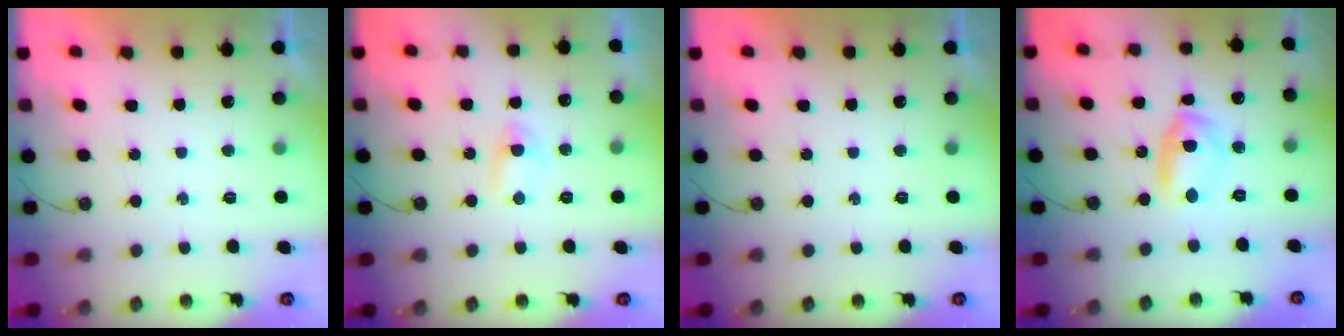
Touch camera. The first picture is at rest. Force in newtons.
{"total": 4.7, "press": 4.7, "slide": 0.6}
{"total": 0.0}
{"total": 7.3, "press": 7.2, "slide": 0.9}